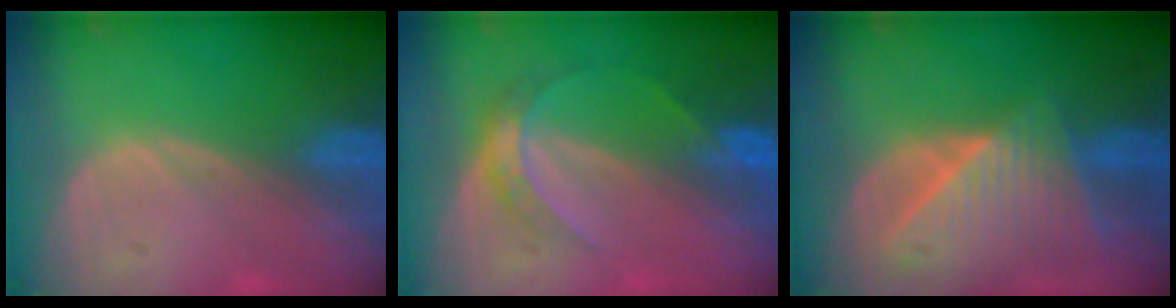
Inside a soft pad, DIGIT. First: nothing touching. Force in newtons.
{"total": 4.8, "press": 4.3, "slide": 2.1}
{"total": 9.0, "press": 8.0, "slide": 4.0}